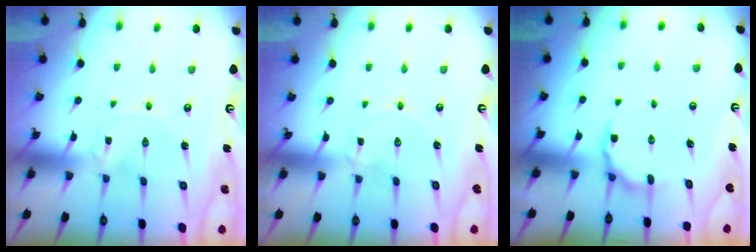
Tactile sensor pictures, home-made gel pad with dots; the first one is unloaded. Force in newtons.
{"total": 1.9, "press": 1.9, "slide": 0.2}
{"total": 6.4, "press": 6.0, "slide": 2.4}